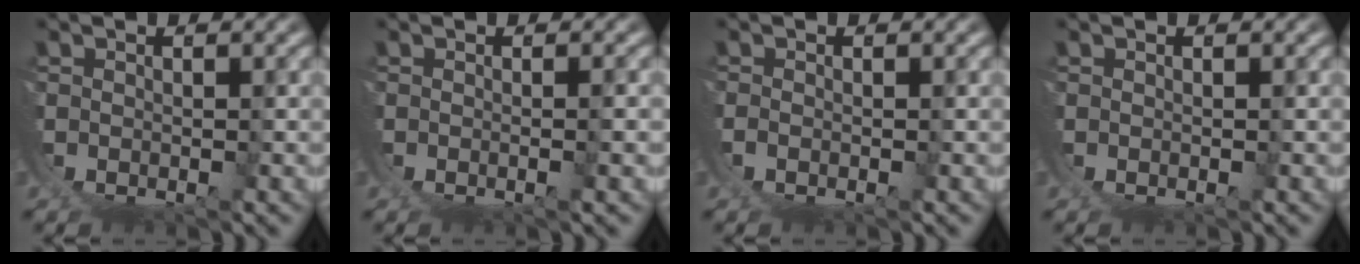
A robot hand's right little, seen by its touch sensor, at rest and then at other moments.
{"total": 1.3, "force": [0.1, -0.8, 1.0], "torque": [-0.022, -0.003, 0.007]}
{"total": 0.8, "force": [0.0, 0.6, 0.6], "torque": [-0.019, -0.001, 0.000]}
{"total": 0.0}